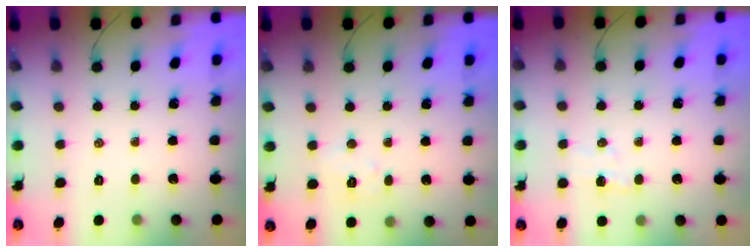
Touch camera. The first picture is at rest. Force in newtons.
{"total": 4.7, "press": 4.6, "slide": 1.0}
{"total": 3.0, "press": 2.9, "slide": 0.7}